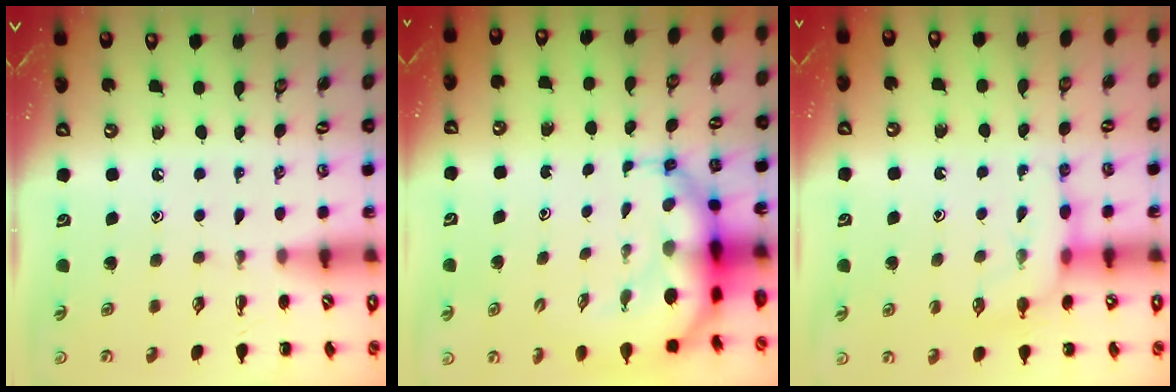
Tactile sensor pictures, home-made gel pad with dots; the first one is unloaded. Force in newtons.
{"total": 7.9, "press": 7.7, "slide": 1.9}
{"total": 9.7, "press": 9.7, "slide": 0.8}